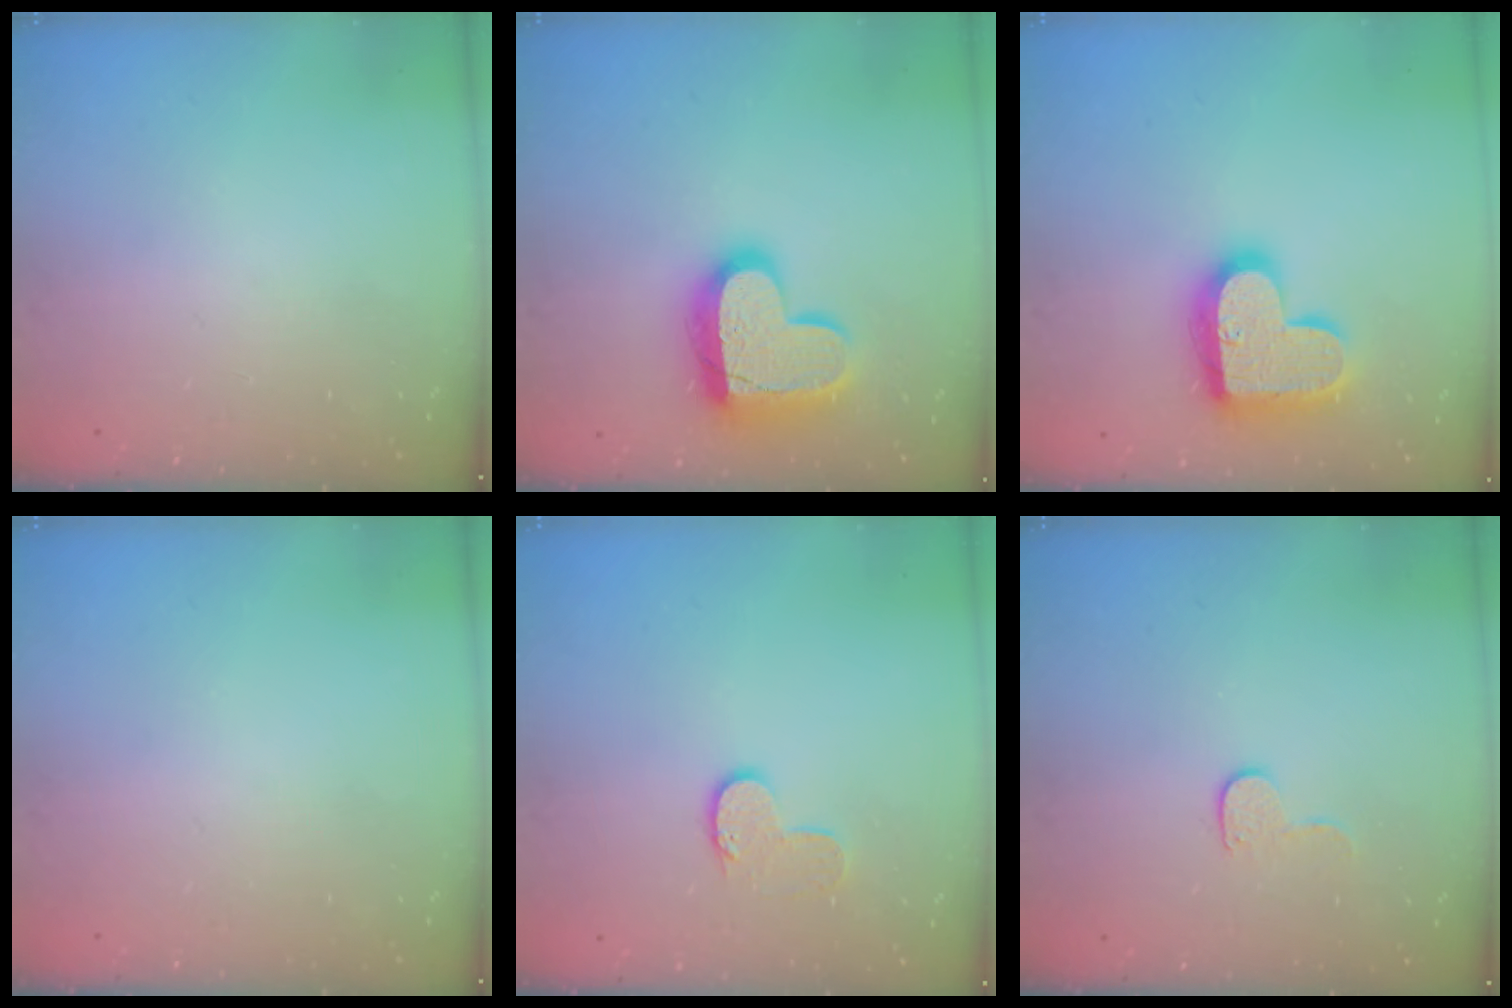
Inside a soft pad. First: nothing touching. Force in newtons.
{"total": 17.6, "press": 17.6, "slide": 1.5}
{"total": 18.9, "press": 18.9, "slide": 1.1}
{"total": 0.0}
{"total": 6.8, "press": 6.8, "slide": 0.3}
{"total": 6.7, "press": 6.7, "slide": 0.6}